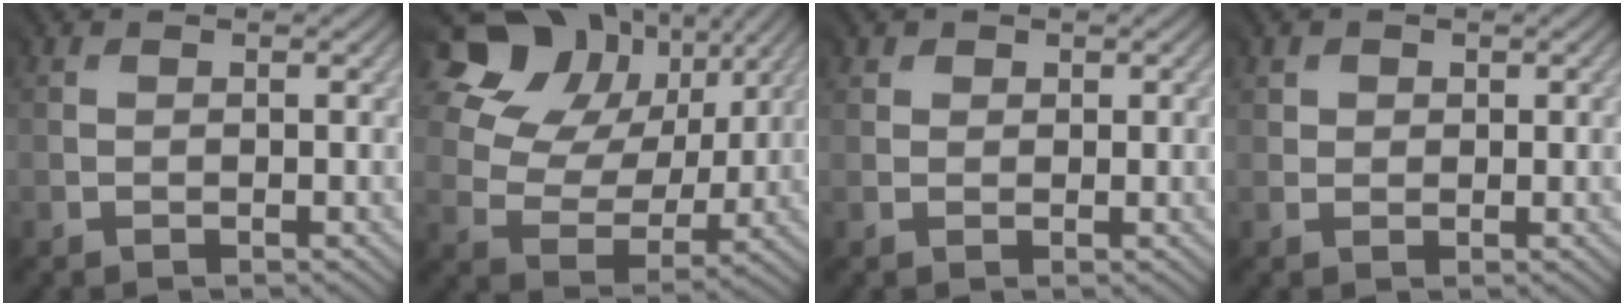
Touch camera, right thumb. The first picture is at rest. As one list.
[{"total": 16.7, "force": [9.3, 11.6, 7.7], "torque": [-0.206, 0.060, 0.177]}, {"total": 1.4, "force": [1.0, 0.7, -0.6], "torque": [0.004, 0.001, 0.014]}, {"total": 1.5, "force": [1.1, 0.9, -0.4], "torque": [0.000, 0.001, 0.014]}]